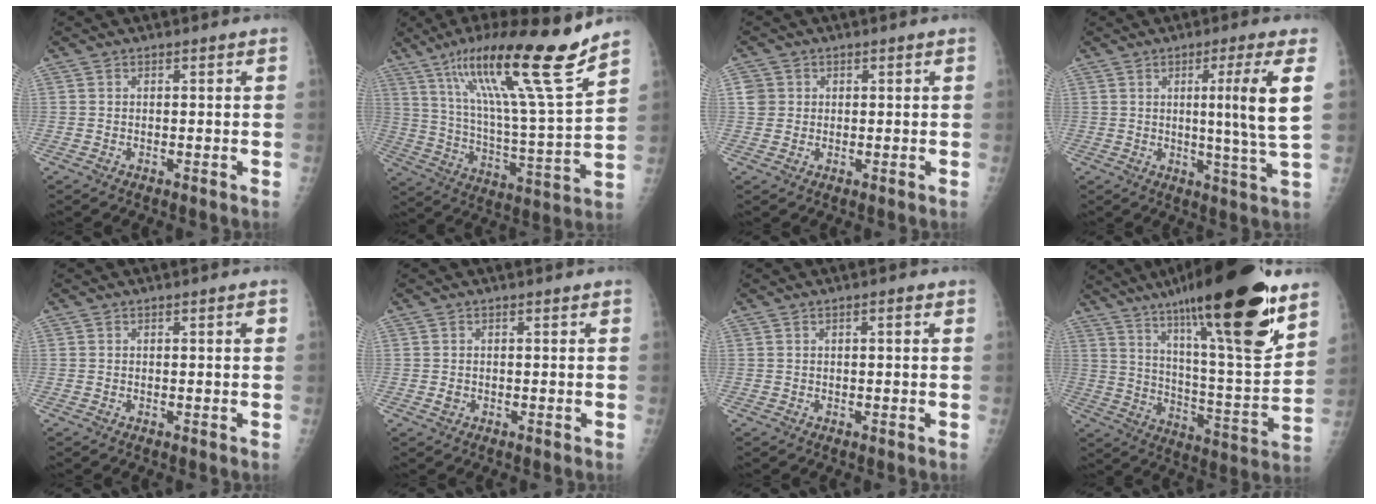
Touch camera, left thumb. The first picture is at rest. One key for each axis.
{"total": 22.8, "fx": 15.2, "fy": 1.1, "fz": 16.9, "tx": -0.258, "ty": -0.063, "tz": 0.260}
{"total": 2.9, "fx": 0.7, "fy": 2.8, "fz": 0.5, "tx": 0.010, "ty": 0.001, "tz": 0.011}
{"total": 11.1, "fx": 2.6, "fy": -1.2, "fz": 10.7, "tx": -0.173, "ty": -0.027, "tz": 0.039}
{"total": 0.8, "fx": 0.2, "fy": 0.1, "fz": 0.7, "tx": -0.011, "ty": 0.001, "tz": 0.001}
{"total": 1.0, "fx": -0.1, "fy": 0.8, "fz": 0.6, "tx": -0.008, "ty": 0.000, "tz": 0.000}
{"total": 1.3, "fx": 0.5, "fy": 0.3, "fz": 1.2, "tx": -0.020, "ty": 0.002, "tz": 0.005}
{"total": 29.1, "fx": 18.6, "fy": 4.9, "fz": 21.8, "tx": -0.326, "ty": -0.065, "tz": 0.304}